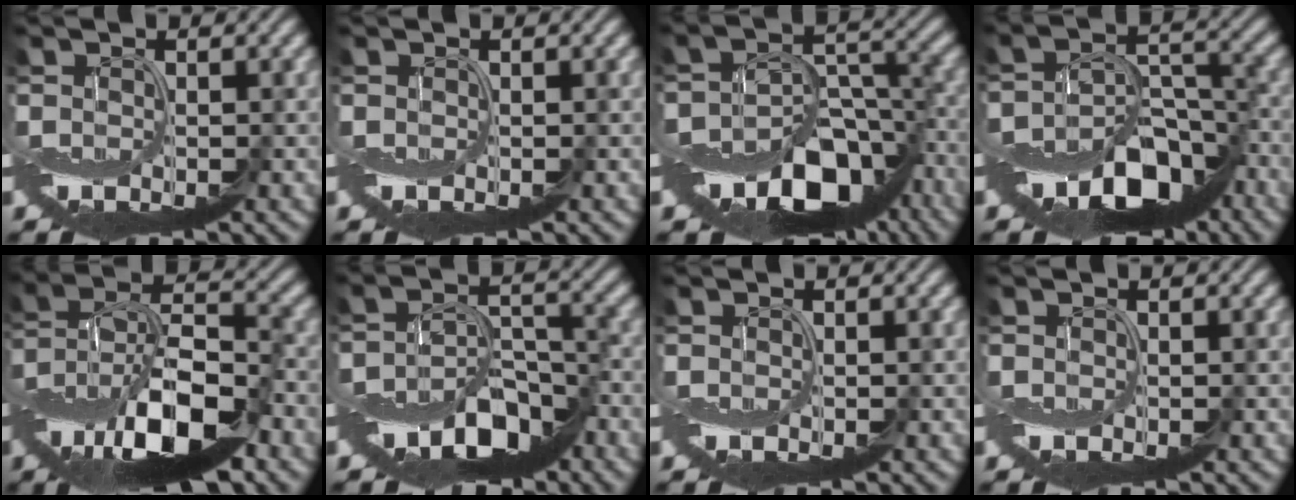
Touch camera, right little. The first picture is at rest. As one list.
[{"total": 0.0}, {"total": 11.7, "force": [-8.3, 5.8, 5.8], "torque": [-0.090, 0.007, -0.129]}, {"total": 9.0, "force": [-6.2, 4.2, 5.1], "torque": [-0.073, -0.003, -0.106]}, {"total": 11.7, "force": [-5.5, 4.8, 9.1], "torque": [-0.164, 0.008, -0.107]}, {"total": 7.3, "force": [-4.9, 3.3, 4.3], "torque": [-0.061, -0.004, -0.087]}, {"total": 0.0}, {"total": 0.0}]